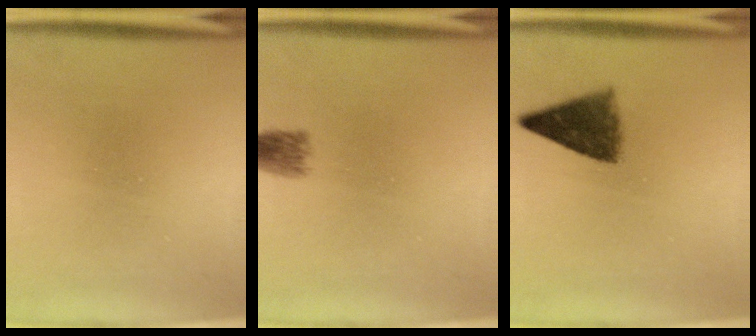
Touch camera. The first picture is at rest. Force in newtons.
{"total": 2.0}
{"total": 5.6}